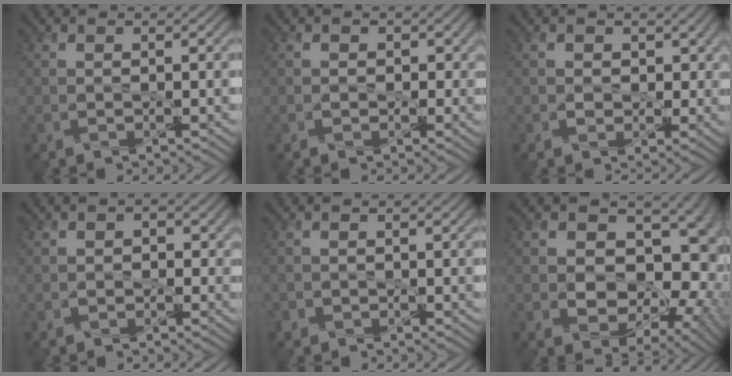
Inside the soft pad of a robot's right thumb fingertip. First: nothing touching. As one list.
[{"total": 3.1, "force": [-0.2, 2.8, 1.3], "torque": [-0.028, 0.005, -0.004]}, {"total": 4.9, "force": [0.3, 4.1, 2.7], "torque": [-0.051, 0.000, 0.002]}, {"total": 2.9, "force": [-0.6, 2.6, 1.1], "torque": [-0.012, 0.009, -0.015]}, {"total": 1.2, "force": [-0.7, 0.9, 0.1], "torque": [-0.004, -0.001, -0.011]}, {"total": 16.9, "force": [0.6, 12.9, 10.9], "torque": [-0.156, 0.010, 0.022]}]